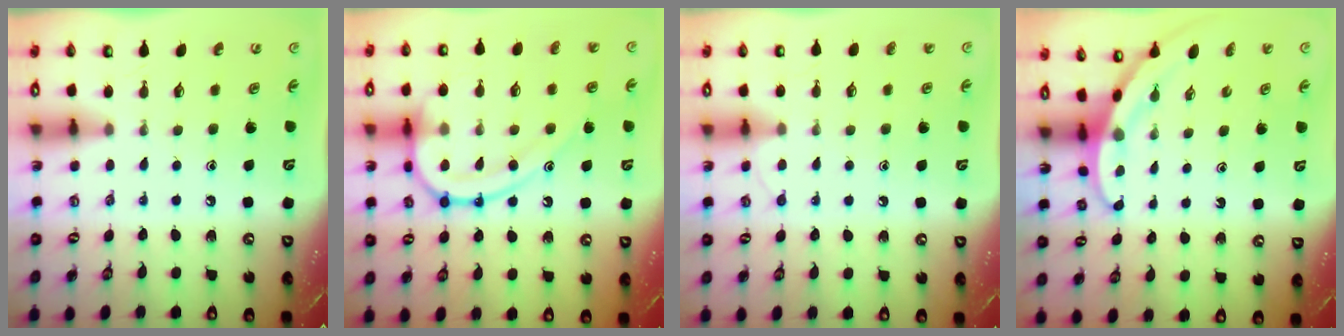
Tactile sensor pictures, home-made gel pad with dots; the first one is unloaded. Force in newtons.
{"total": 17.4, "press": 17.3, "slide": 1.5}
{"total": 5.2, "press": 5.2, "slide": 0.6}
{"total": 3.4, "press": 3.4, "slide": 0.1}